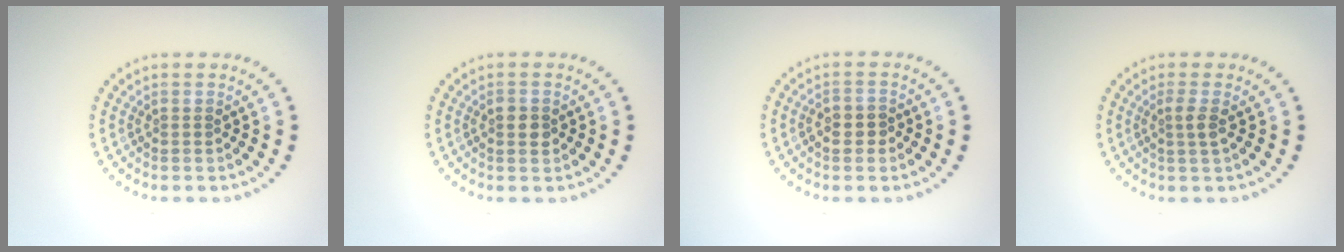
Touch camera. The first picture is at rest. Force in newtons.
{"total": 1.4, "press": 1.4, "slide": 0.1}
{"total": 1.5, "press": 1.5, "slide": 0.4}
{"total": 1.4, "press": 1.1, "slide": 0.9}